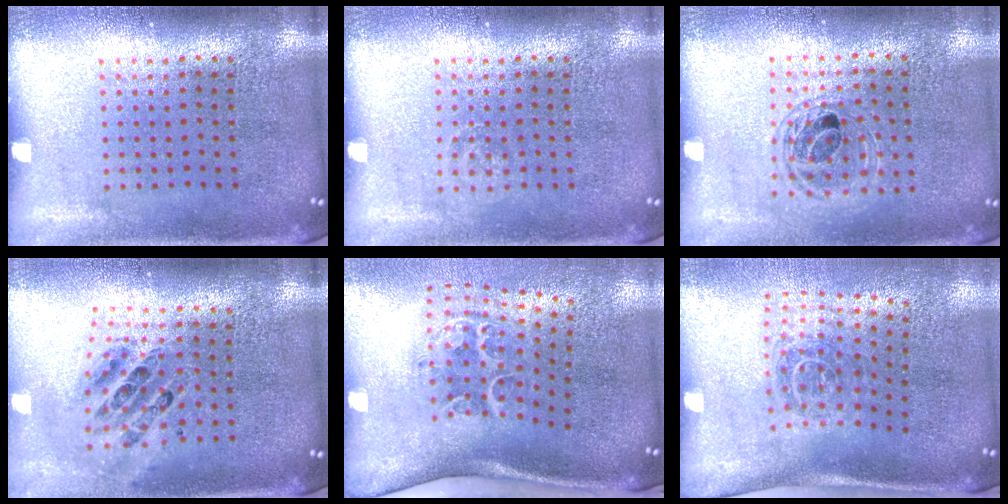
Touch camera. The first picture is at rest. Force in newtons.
{"total": 0.8, "press": 0.7, "slide": 0.1}
{"total": 1.2, "press": 1.1, "slide": 0.5}
{"total": 0.8, "press": 0.8, "slide": 0.1}
{"total": 2.1, "press": 1.4, "slide": 1.6}
{"total": 1.8, "press": 1.2, "slide": 1.4}